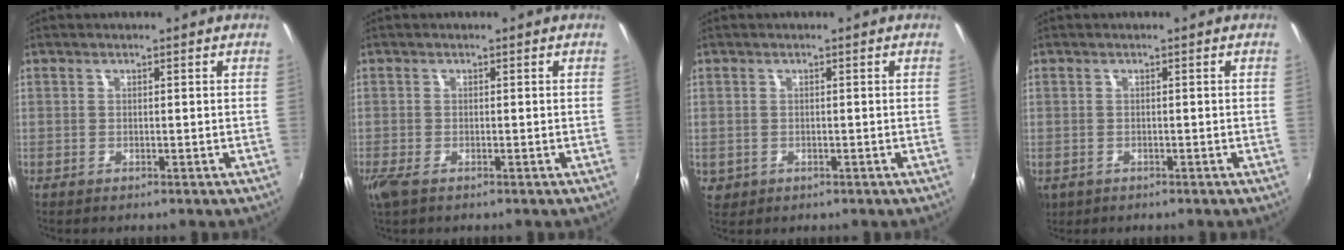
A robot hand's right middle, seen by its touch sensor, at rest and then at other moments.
{"total": 2.9, "force": [-1.7, 1.1, 2.0], "torque": [-0.043, -0.013, -0.031]}
{"total": 2.5, "force": [-0.3, 2.2, 1.0], "torque": [-0.020, -0.003, 0.000]}
{"total": 3.5, "force": [-1.2, 2.8, 1.6], "torque": [-0.035, -0.010, -0.014]}